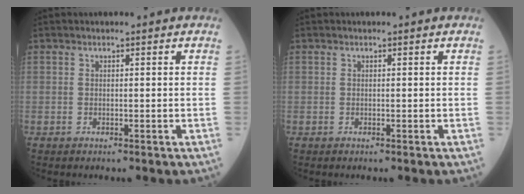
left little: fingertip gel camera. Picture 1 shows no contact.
{"total": 0.0}